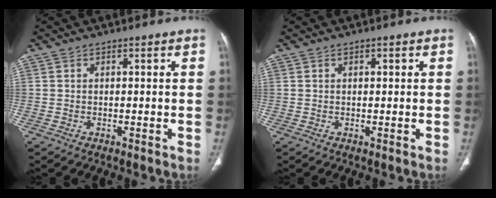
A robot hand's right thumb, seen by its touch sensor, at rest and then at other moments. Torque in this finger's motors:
{"motor_torque": [-0.20, -0.42, -0.43, 0.07, 0.04]}